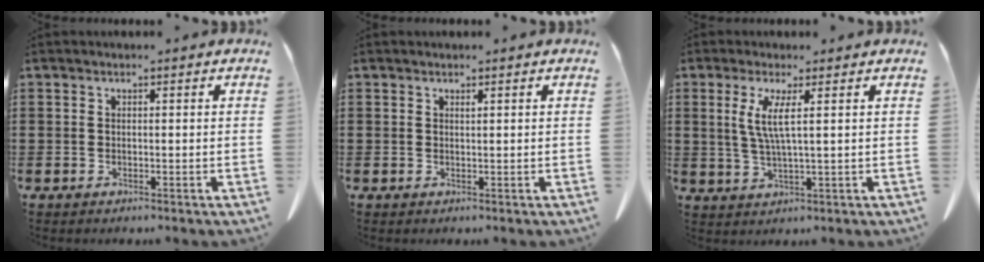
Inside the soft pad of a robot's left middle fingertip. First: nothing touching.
{"total": 0.5, "force": [0.4, 0.0, 0.3], "torque": [-0.007, -0.001, 0.009]}
{"total": 4.5, "force": [1.5, 0.1, 4.2], "torque": [-0.089, -0.005, 0.024]}